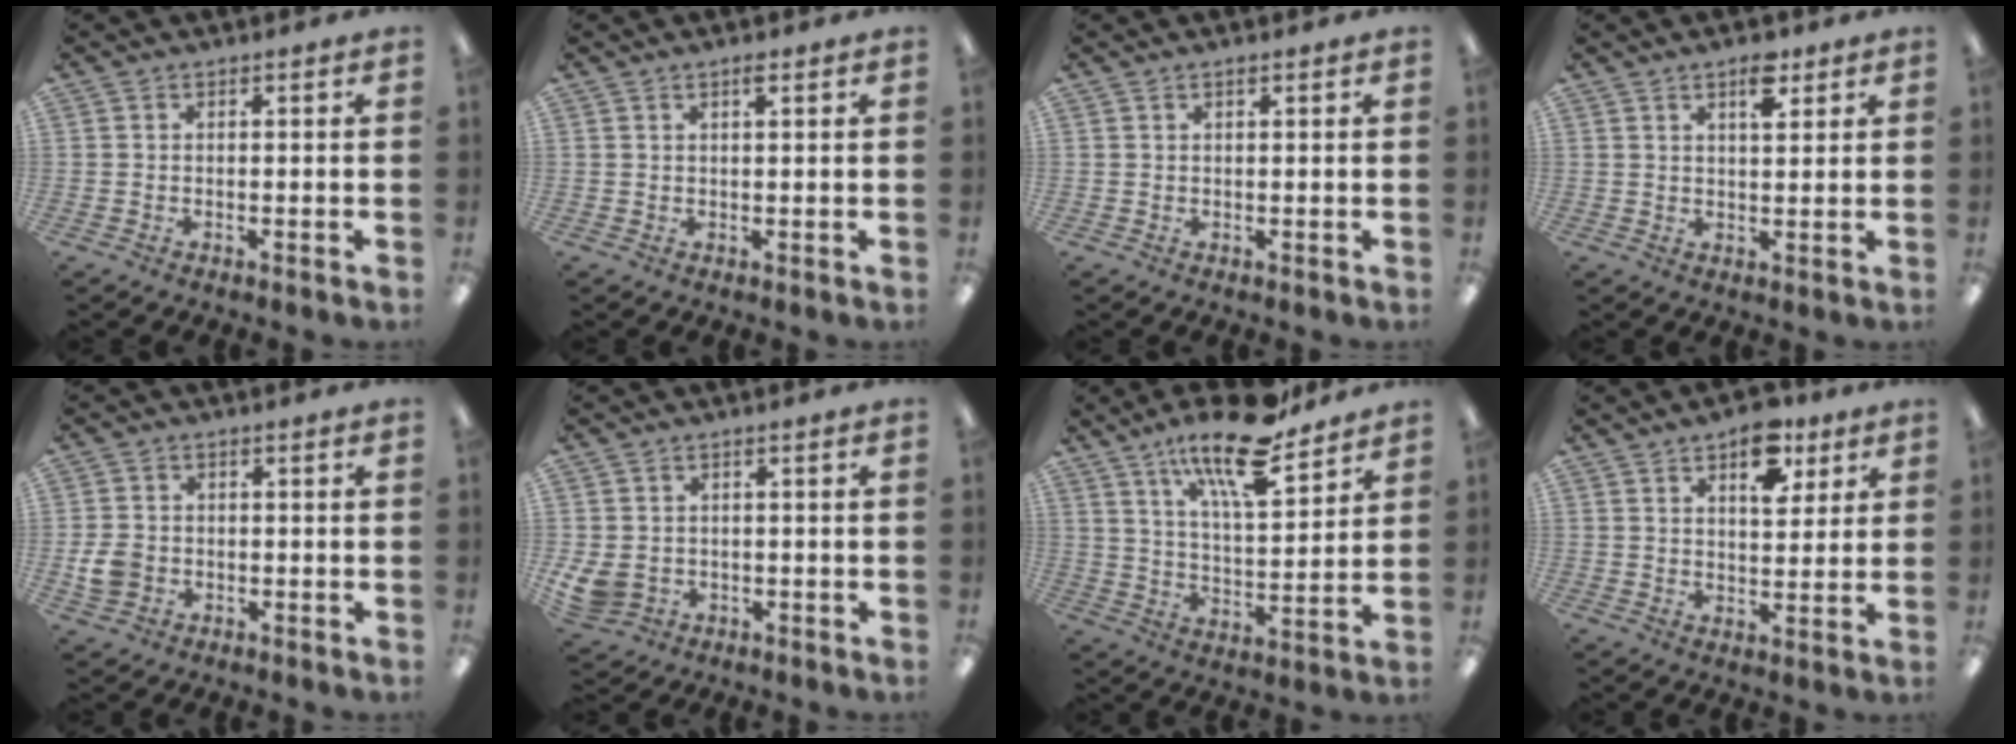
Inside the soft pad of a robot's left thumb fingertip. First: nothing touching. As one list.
[{"total": 1.8, "force": [1.2, 0.4, 1.2], "torque": [-0.019, -0.001, 0.019]}, {"total": 0.9, "force": [0.6, 0.2, 0.6], "torque": [-0.012, 0.002, 0.010]}, {"total": 5.9, "force": [3.7, 2.4, 3.9], "torque": [-0.046, -0.015, 0.057]}, {"total": 4.9, "force": [-1.1, 4.1, 2.6], "torque": [-0.047, 0.002, -0.021]}, {"total": 5.3, "force": [-0.8, 4.5, 2.7], "torque": [-0.075, 0.002, -0.015]}, {"total": 18.1, "force": [13.2, 5.3, 11.1], "torque": [-0.191, -0.071, 0.218]}, {"total": 11.4, "force": [6.3, 6.2, 7.3], "torque": [-0.082, -0.027, 0.103]}]